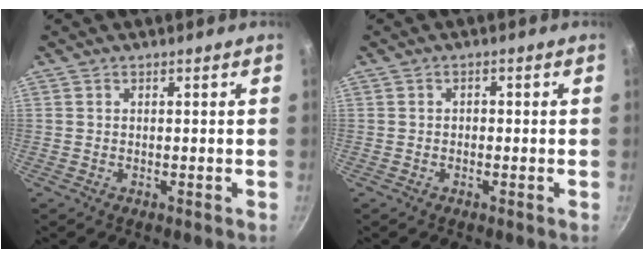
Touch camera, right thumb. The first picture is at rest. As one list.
[{"total": 1.0, "force": [-0.2, 0.8, 0.5], "torque": [0.003, 0.004, -0.009]}]